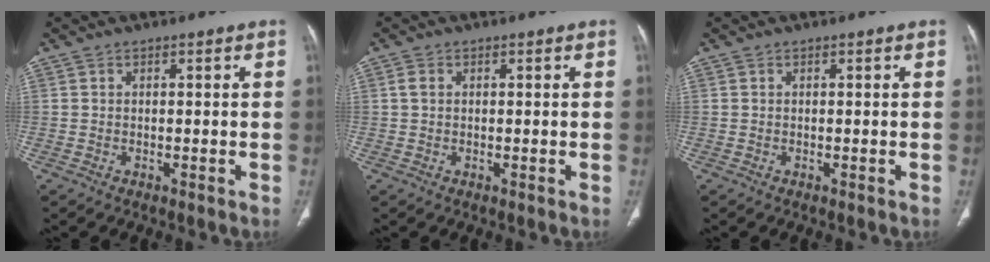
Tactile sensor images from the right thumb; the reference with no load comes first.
{"total": 1.4, "force": [0.3, 0.9, 1.0], "torque": [-0.021, 0.004, 0.008]}
{"total": 0.0}